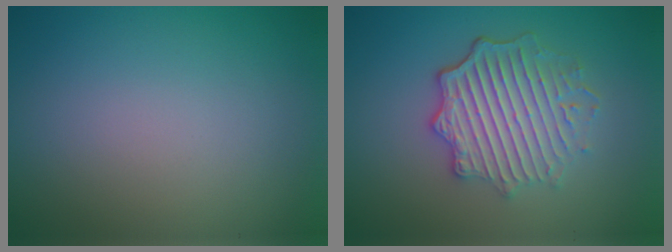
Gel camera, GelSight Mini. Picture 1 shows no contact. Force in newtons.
{"total": 5.4, "press": 4.3, "slide": 3.3}